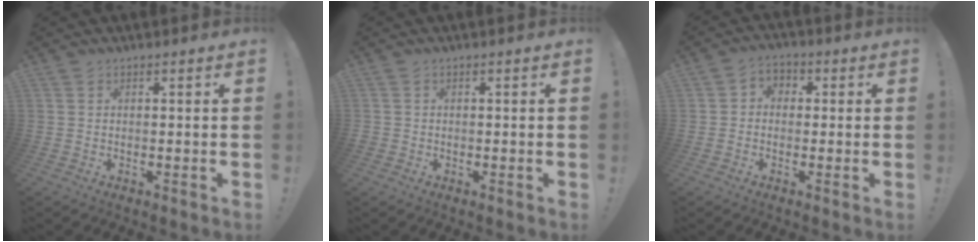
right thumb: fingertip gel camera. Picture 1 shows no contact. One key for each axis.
{"total": 1.1, "fx": -0.3, "fy": 1.0, "fz": 0.2, "tx": -0.003, "ty": 0.002, "tz": -0.006}
{"total": 3.7, "fx": -1.3, "fy": 3.2, "fz": 1.5, "tx": -0.026, "ty": 0.016, "tz": -0.022}